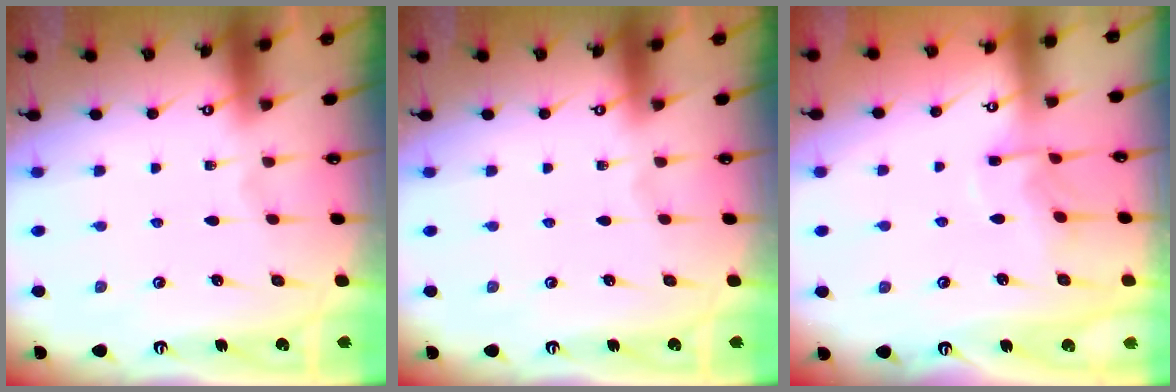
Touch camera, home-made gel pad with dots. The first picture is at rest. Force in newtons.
{"total": 0.0}
{"total": 6.0, "press": 6.0, "slide": 0.6}